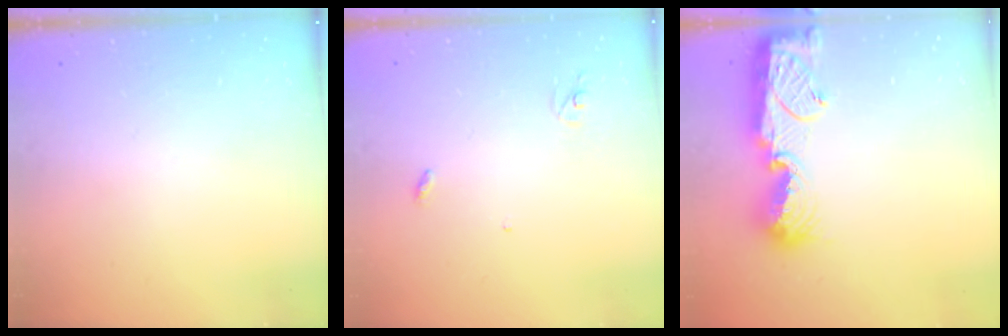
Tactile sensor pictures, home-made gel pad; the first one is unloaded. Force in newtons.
{"total": 3.0, "press": 2.9, "slide": 0.2}
{"total": 15.7, "press": 15.6, "slide": 1.3}